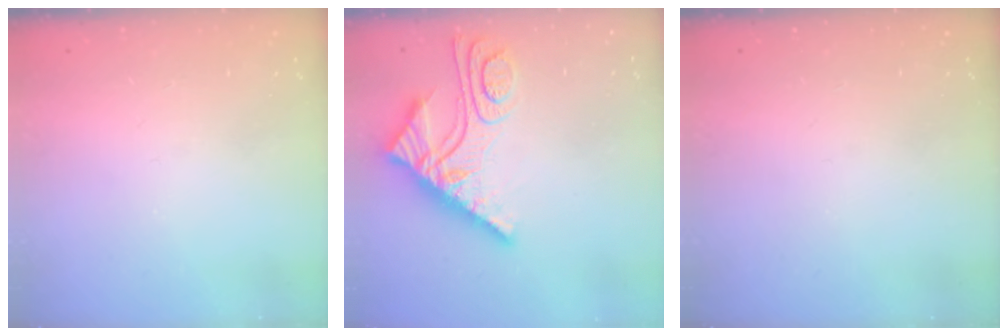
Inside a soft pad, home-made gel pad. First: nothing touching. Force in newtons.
{"total": 11.6, "press": 11.6, "slide": 1.1}
{"total": 0.0}